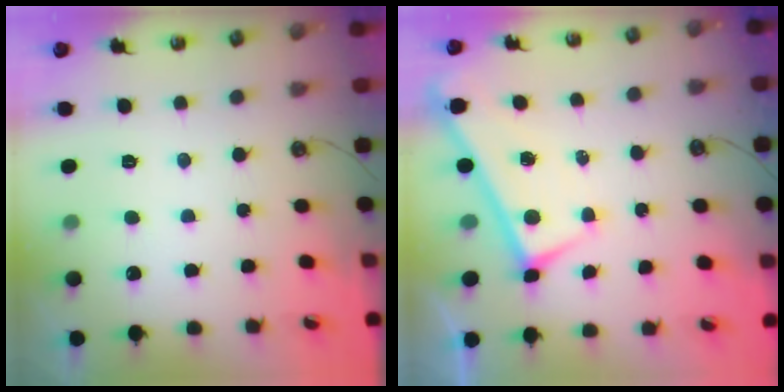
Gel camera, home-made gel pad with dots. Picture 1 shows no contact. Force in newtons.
{"total": 0.0}